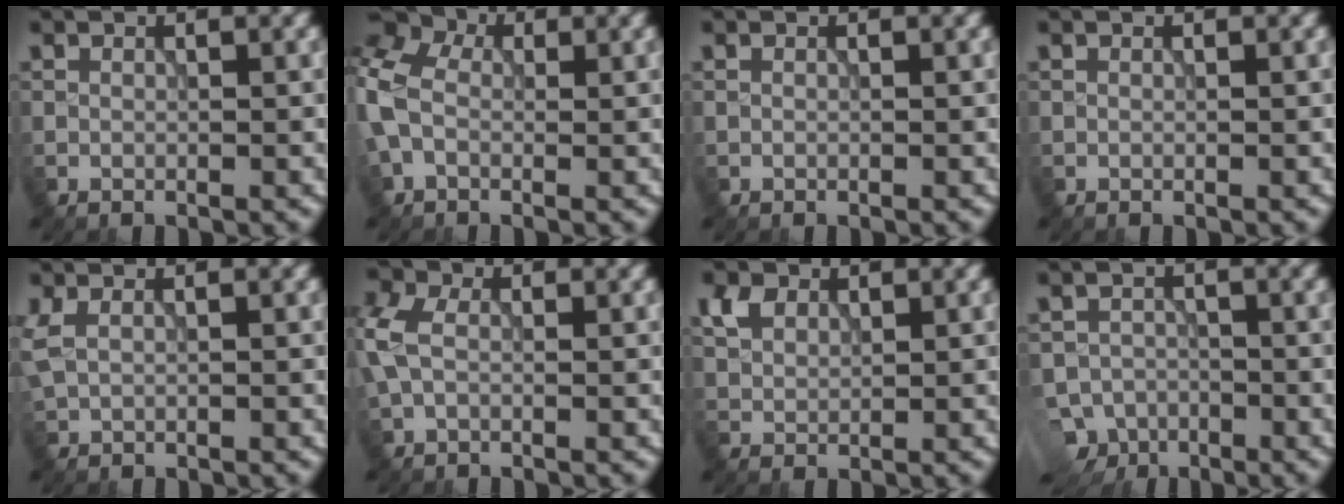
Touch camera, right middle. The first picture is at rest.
{"total": 9.7, "force": [-0.1, 7.4, 6.3], "torque": [-0.136, 0.013, -0.025]}
{"total": 0.0}
{"total": 0.0}
{"total": 2.7, "force": [0.7, 1.8, 1.9], "torque": [-0.057, -0.001, 0.018]}
{"total": 5.1, "force": [0.1, 3.5, 3.7], "torque": [-0.091, 0.009, -0.010]}
{"total": 2.8, "force": [1.5, 2.0, 1.4], "torque": [-0.036, 0.001, 0.030]}
{"total": 6.5, "force": [-4.9, 4.1, 1.1], "torque": [-0.008, -0.017, -0.071]}